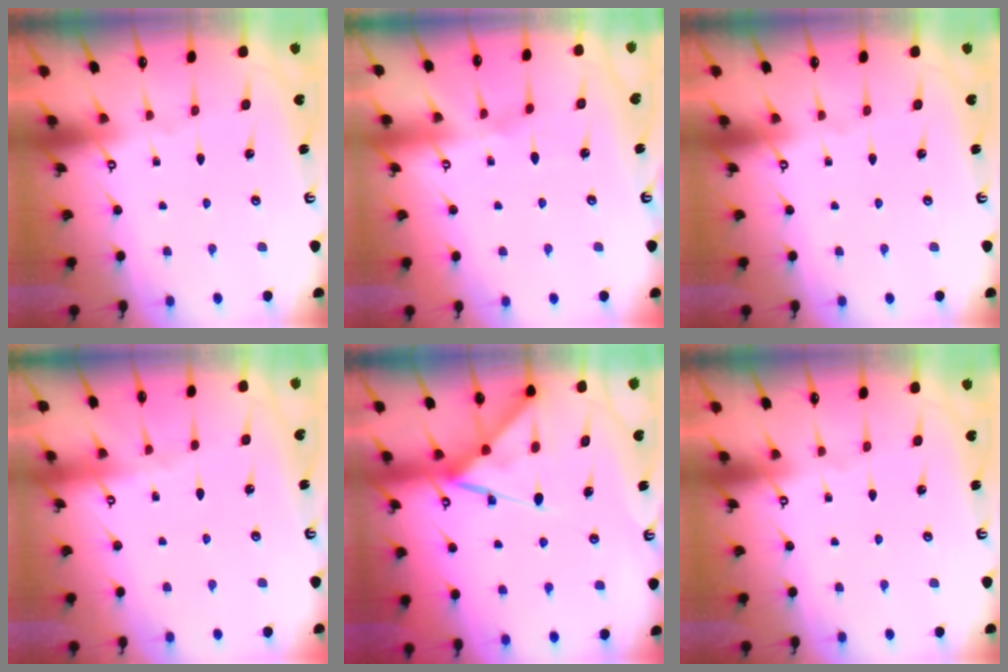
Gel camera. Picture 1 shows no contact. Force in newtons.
{"total": 2.8, "press": 2.8, "slide": 0.5}
{"total": 0.0}
{"total": 0.7, "press": 0.6, "slide": 0.3}
{"total": 11.4, "press": 11.3, "slide": 1.2}
{"total": 0.0}